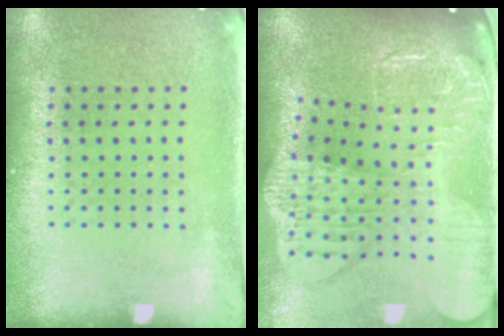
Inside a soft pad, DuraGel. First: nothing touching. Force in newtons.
{"total": 3.7, "press": 3.0, "slide": 2.3}